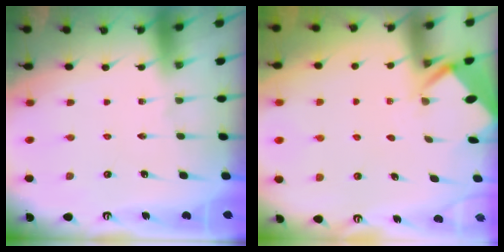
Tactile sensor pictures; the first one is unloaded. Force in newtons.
{"total": 2.8, "press": 2.8, "slide": 0.2}